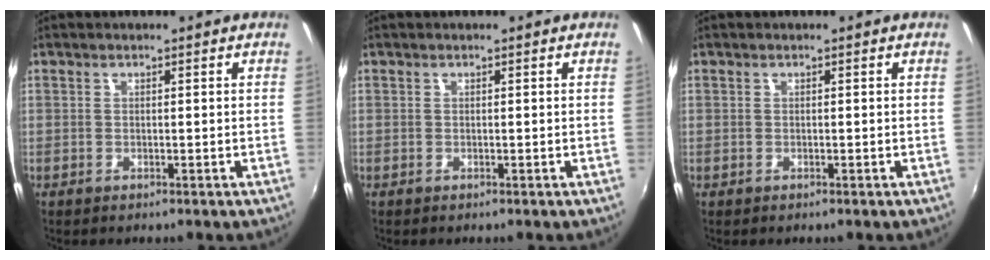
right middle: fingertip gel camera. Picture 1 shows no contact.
{"total": 0.0}
{"total": 0.0}